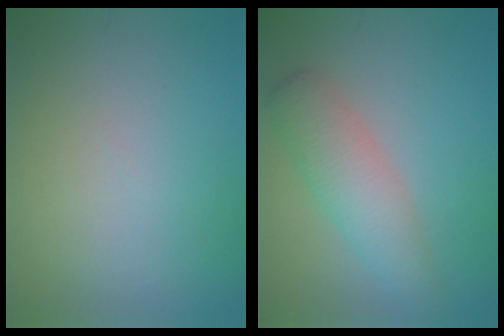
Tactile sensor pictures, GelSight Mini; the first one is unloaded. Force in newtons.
{"total": 4.1, "press": 4.1, "slide": 0.2}